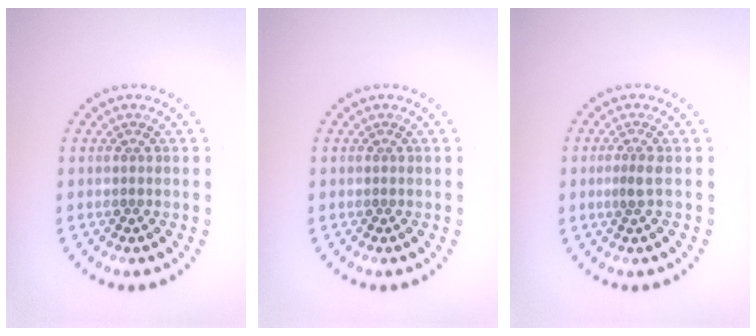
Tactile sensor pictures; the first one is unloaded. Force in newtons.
{"total": 0.0}
{"total": 1.1, "press": 0.7, "slide": 0.8}